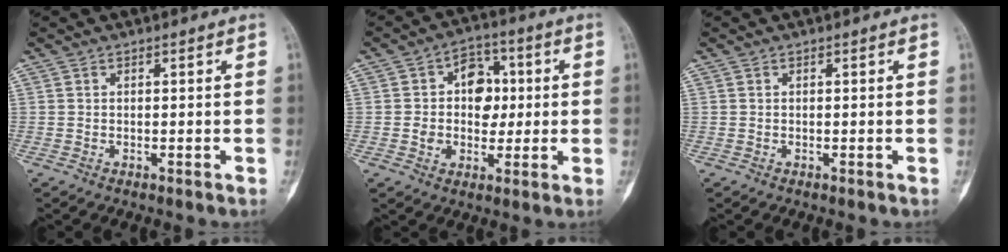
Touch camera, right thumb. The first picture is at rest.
{"total": 9.8, "force": [0.8, 7.6, 6.2], "torque": [-0.047, 0.016, 0.009]}
{"total": 0.0}